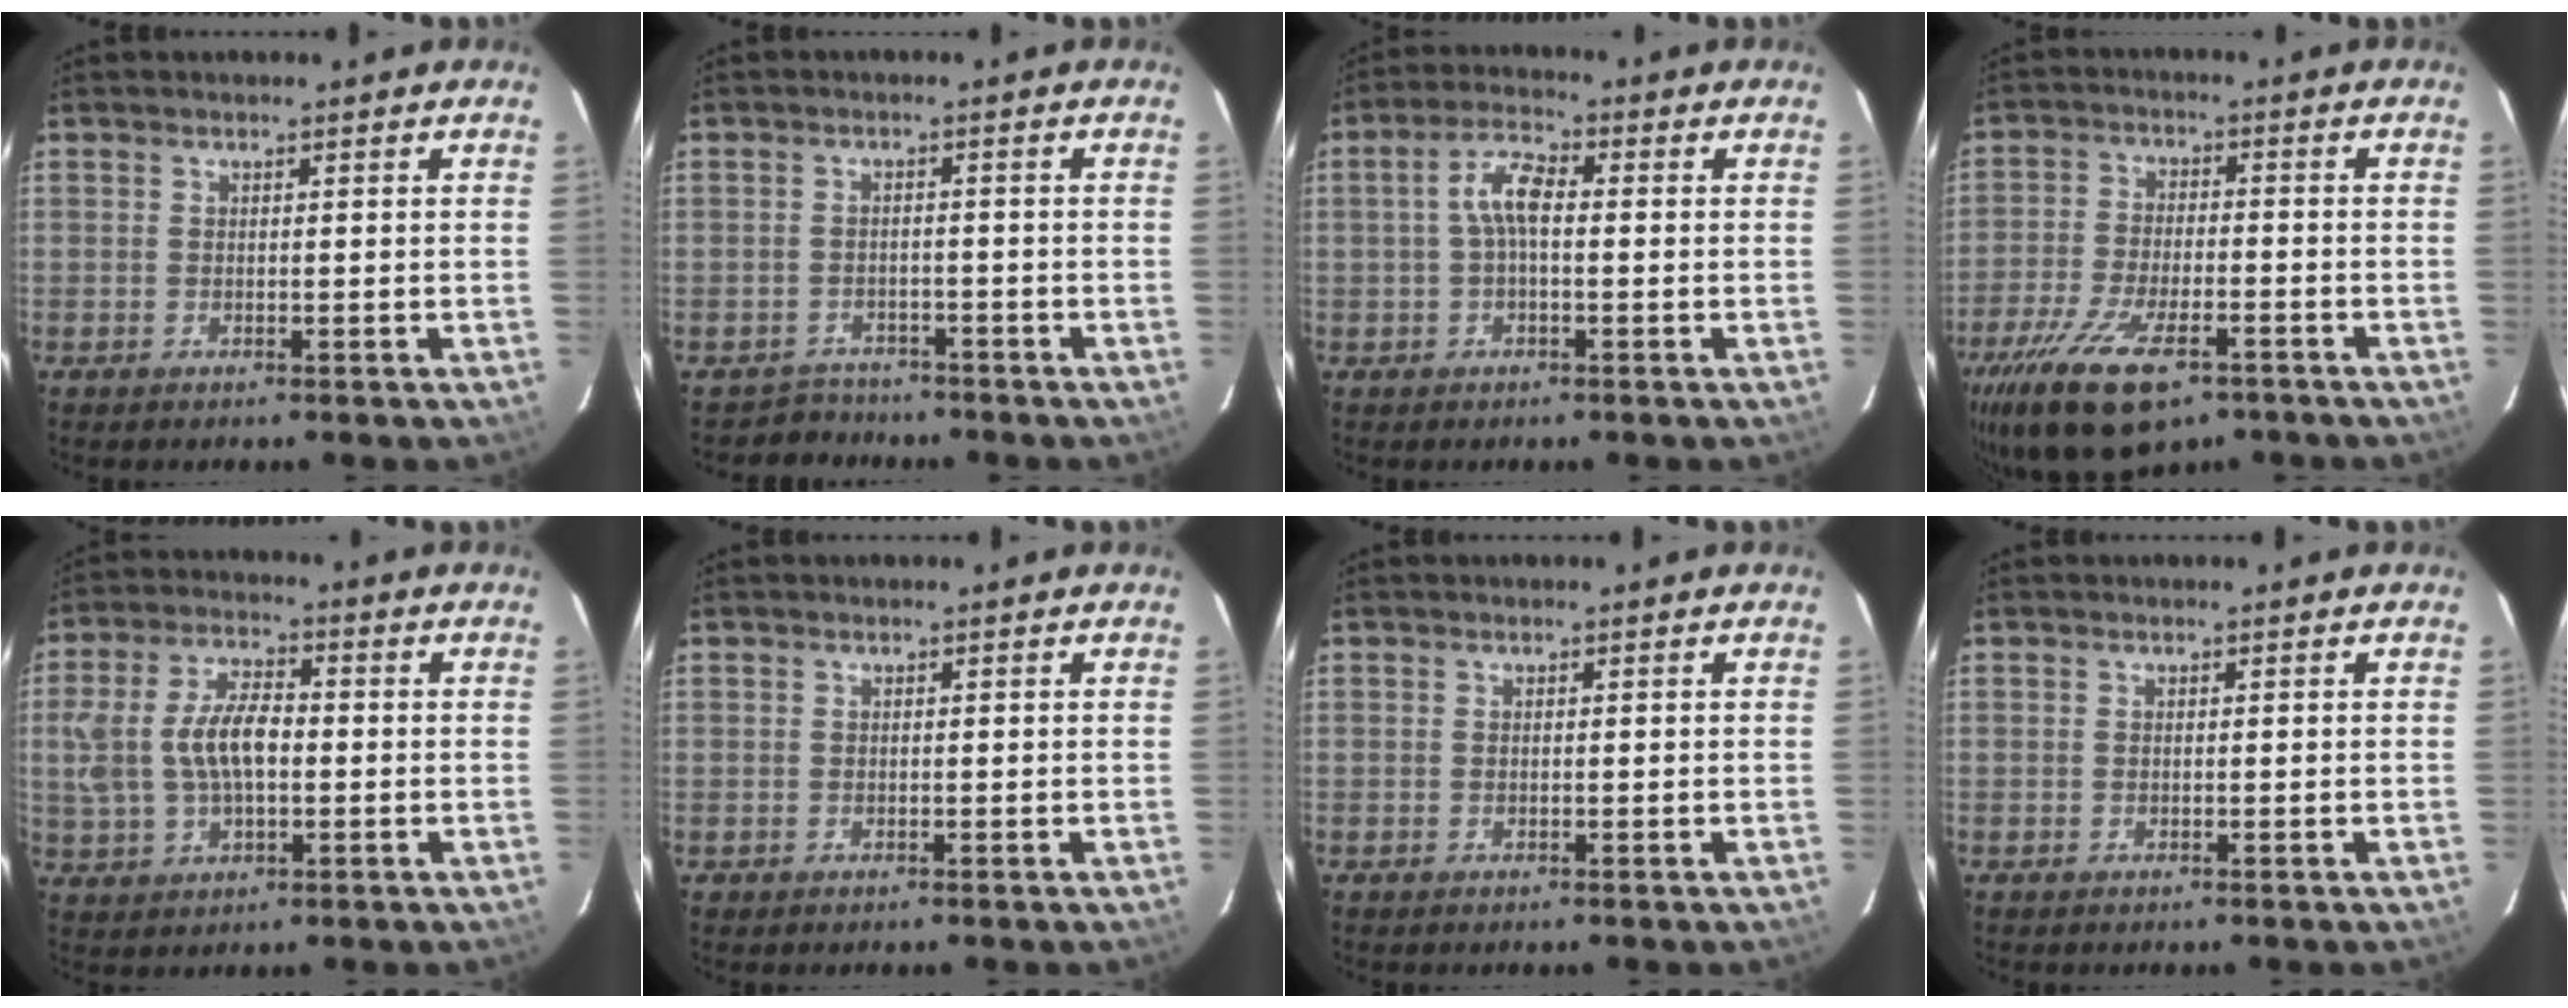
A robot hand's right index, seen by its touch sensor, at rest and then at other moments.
{"total": 3.9, "force": [-3.2, 2.1, -0.7], "torque": [0.003, 0.012, -0.052]}
{"total": 5.3, "force": [-0.1, 2.1, 4.9], "torque": [-0.101, 0.017, -0.003]}
{"total": 17.2, "force": [-10.7, 7.1, 11.5], "torque": [-0.246, -0.043, -0.184]}
{"total": 11.1, "force": [-0.2, 6.0, 9.3], "torque": [-0.193, 0.013, 0.001]}
{"total": 0.7, "force": [-0.1, 0.7, -0.1], "torque": [0.002, 0.003, 0.000]}
{"total": 0.0}
{"total": 0.0}